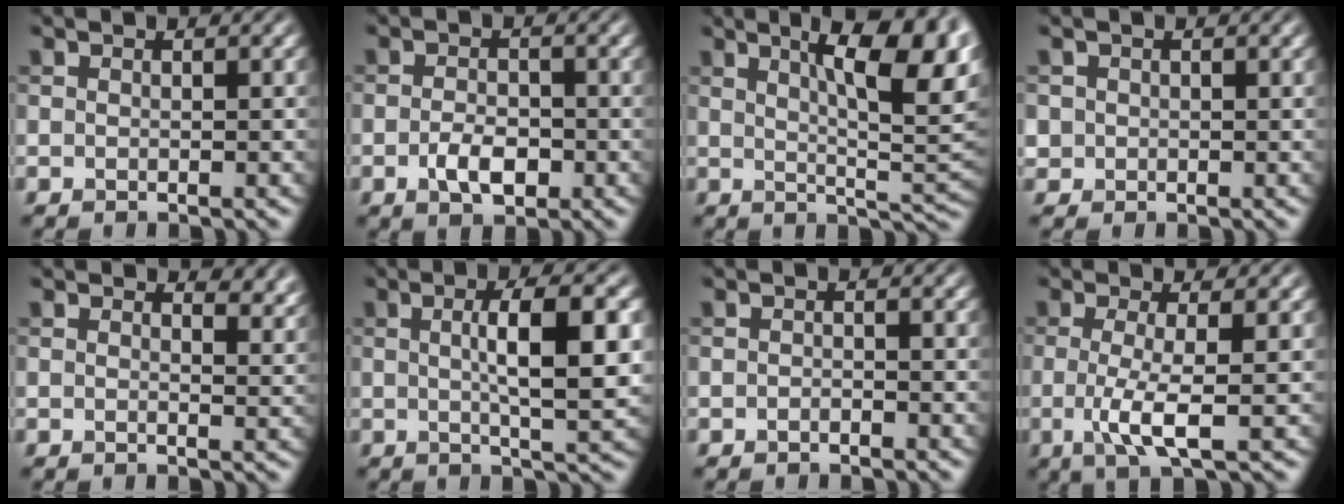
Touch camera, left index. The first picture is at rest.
{"total": 2.8, "force": [-1.0, 1.5, 2.2], "torque": [-0.043, -0.003, -0.017]}
{"total": 11.6, "force": [4.7, 3.1, 10.2], "torque": [-0.111, 0.015, 0.068]}
{"total": 1.0, "force": [0.1, 1.0, -0.1], "torque": [0.010, -0.003, -0.001]}
{"total": 2.8, "force": [2.2, 1.1, 1.5], "torque": [-0.022, -0.005, 0.015]}
{"total": 6.9, "force": [0.7, 1.7, 6.6], "torque": [-0.093, 0.007, 0.010]}
{"total": 0.6, "force": [-0.4, 0.2, 0.3], "torque": [-0.005, 0.000, -0.007]}
{"total": 4.2, "force": [-0.6, 0.8, 4.1], "torque": [-0.076, -0.011, -0.013]}